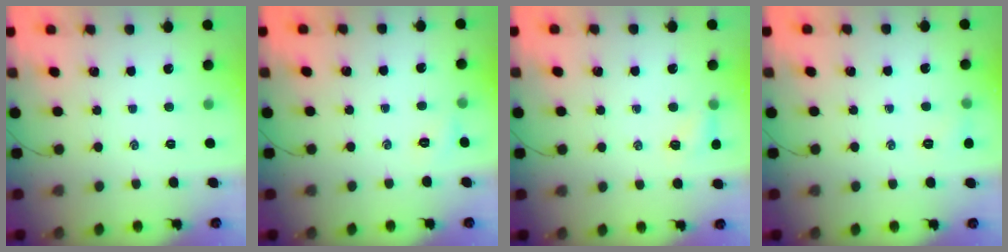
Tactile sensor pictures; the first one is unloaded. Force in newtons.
{"total": 2.6, "press": 2.6, "slide": 0.6}
{"total": 5.8, "press": 5.7, "slide": 1.3}
{"total": 5.0, "press": 4.7, "slide": 1.5}